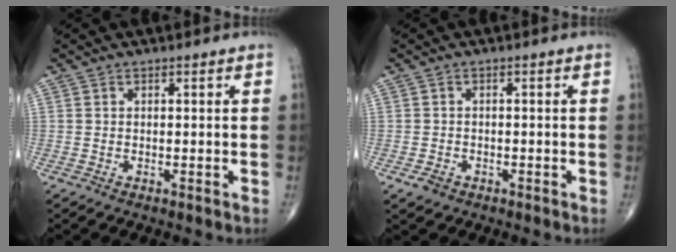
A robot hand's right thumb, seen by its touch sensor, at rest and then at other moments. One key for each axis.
{"total": 1.9, "fx": -1.0, "fy": 1.4, "fz": 0.7, "tx": -0.011, "ty": 0.004, "tz": -0.014}